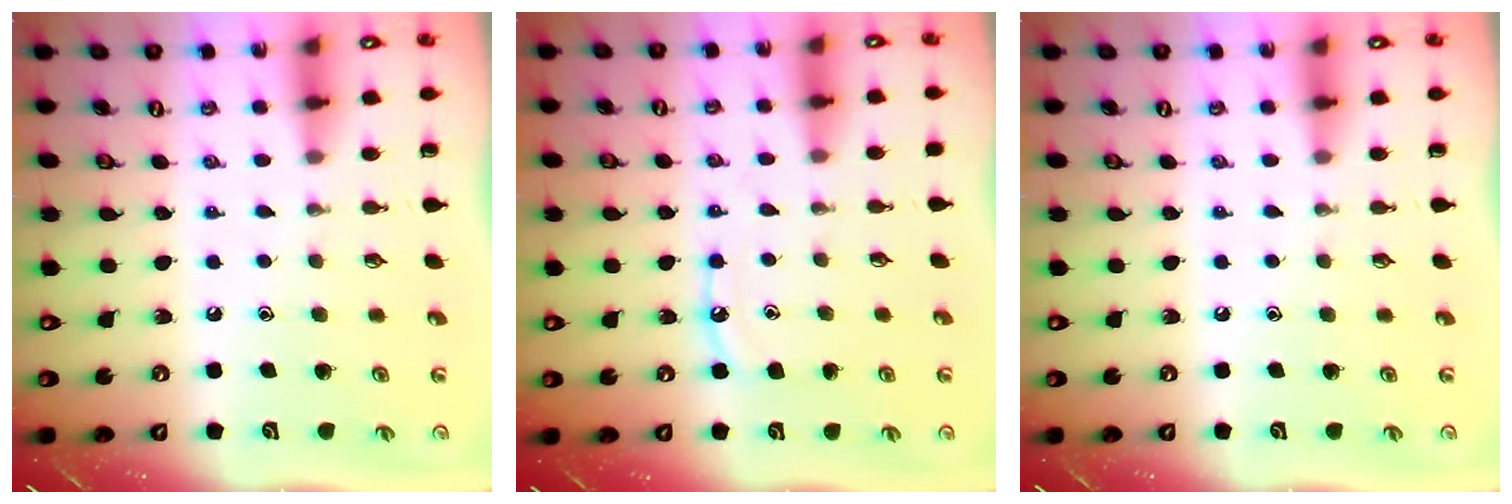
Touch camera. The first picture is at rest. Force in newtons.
{"total": 7.6, "press": 7.6, "slide": 0.6}
{"total": 0.0}